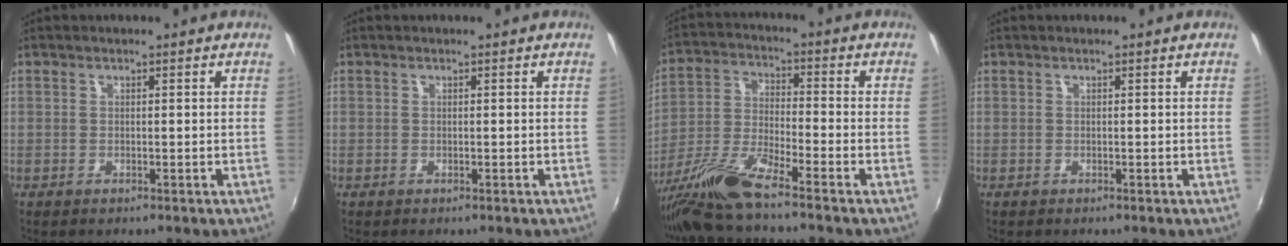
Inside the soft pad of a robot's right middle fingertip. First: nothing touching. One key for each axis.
{"total": 0.0}
{"total": 9.8, "fx": -8.1, "fy": -0.7, "fz": 5.5, "tx": -0.112, "ty": -0.016, "tz": -0.160}
{"total": 0.0}